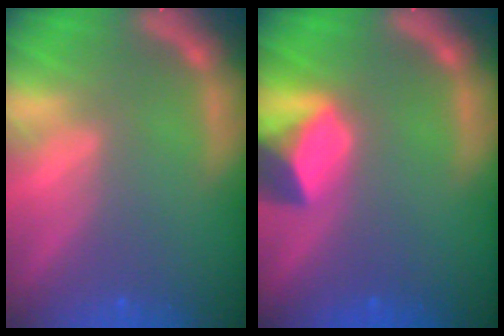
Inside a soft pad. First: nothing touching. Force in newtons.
{"total": 4.9}